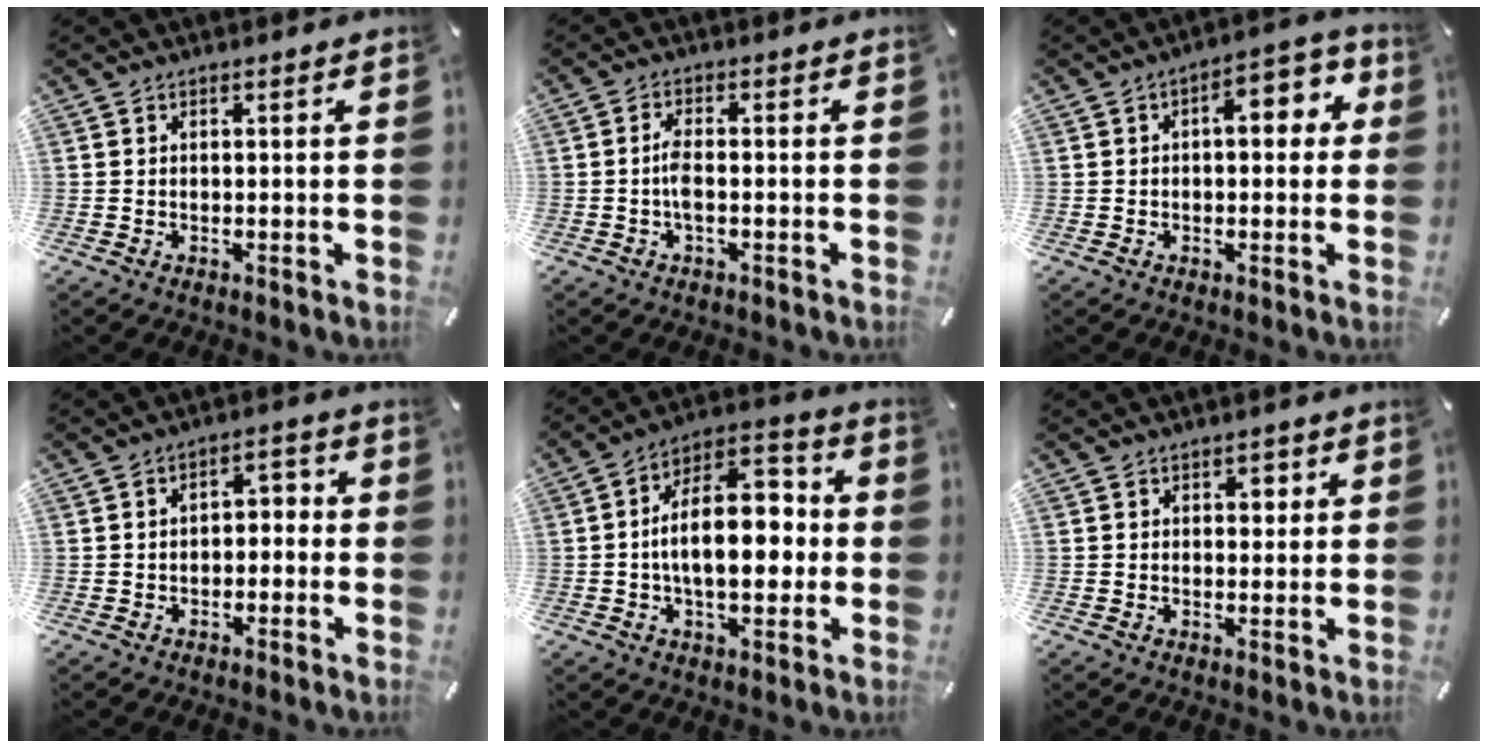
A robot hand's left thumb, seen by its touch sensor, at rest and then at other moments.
{"total": 3.8, "force": [-0.8, 1.3, 3.5], "torque": [-0.070, 0.004, -0.016]}
{"total": 7.7, "force": [1.2, 4.1, 6.4], "torque": [-0.077, 0.000, 0.007]}
{"total": 3.6, "force": [-1.5, 2.5, 2.1], "torque": [-0.031, 0.015, -0.035]}
{"total": 16.2, "force": [-0.9, 9.4, 13.2], "torque": [-0.198, 0.006, -0.019]}
{"total": 2.3, "force": [0.6, 1.8, 1.2], "torque": [-0.003, -0.002, 0.001]}